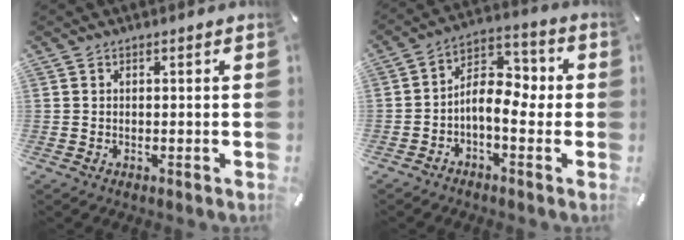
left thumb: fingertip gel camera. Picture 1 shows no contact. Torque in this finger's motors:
{"motor_torque": [-0.06, 0.75, 0.62, 0.61, 0.14]}